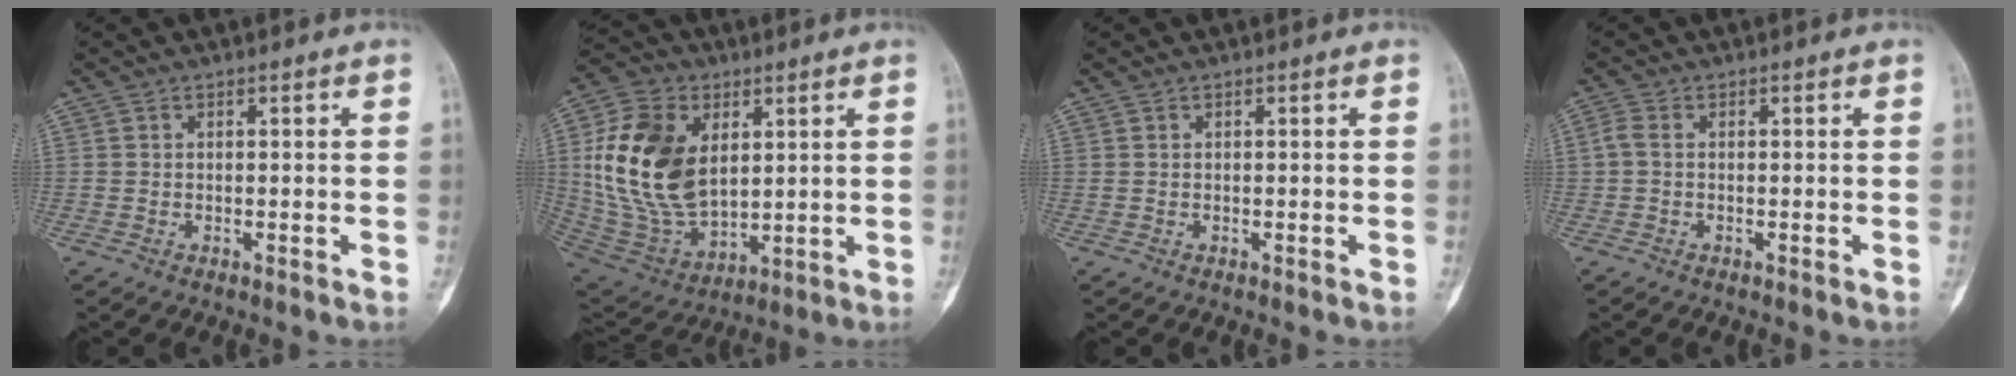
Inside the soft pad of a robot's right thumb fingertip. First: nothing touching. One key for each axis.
{"total": 20.8, "fx": 4.0, "fy": 13.6, "fz": 15.2, "tx": -0.281, "ty": -0.018, "tz": 0.088}
{"total": 0.0}
{"total": 1.8, "fx": -0.2, "fy": 0.9, "fz": 1.5, "tx": -0.032, "ty": -0.001, "tz": -0.012}